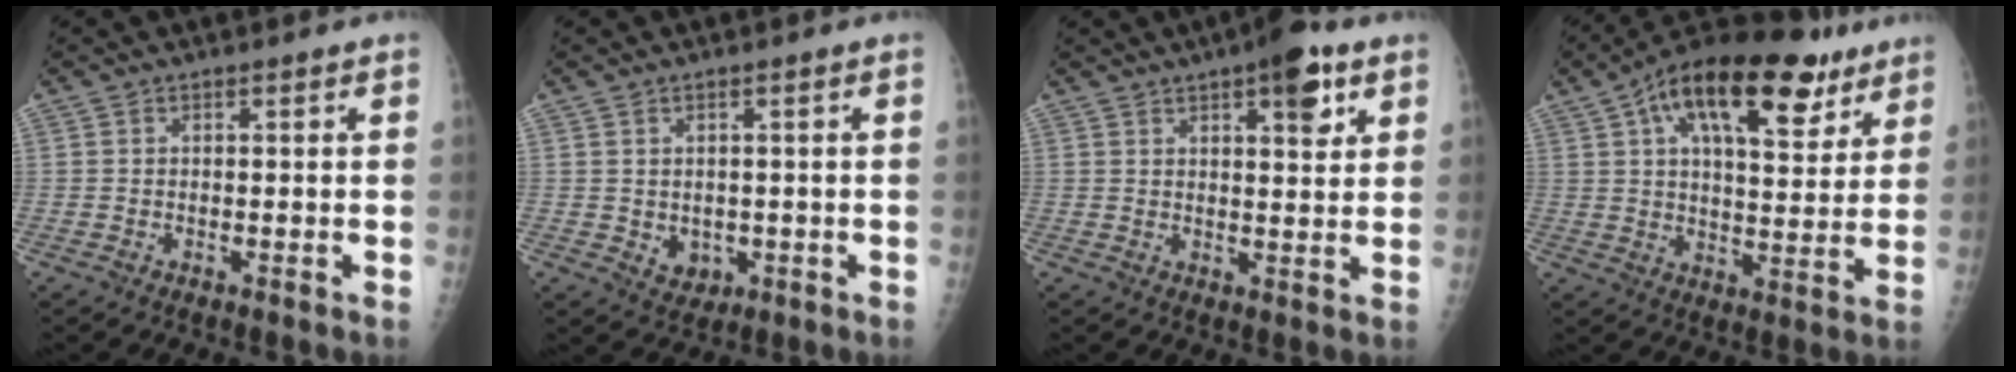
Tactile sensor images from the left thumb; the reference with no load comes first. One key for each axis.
{"total": 3.5, "fx": -0.4, "fy": 2.9, "fz": 2.0, "tx": -0.015, "ty": -0.002, "tz": 0.006}
{"total": 8.4, "fx": 4.4, "fy": 2.8, "fz": 6.6, "tx": -0.075, "ty": -0.016, "tz": 0.057}
{"total": 22.3, "fx": 12.0, "fy": 9.8, "fz": 16.0, "tx": -0.232, "ty": -0.010, "tz": 0.187}